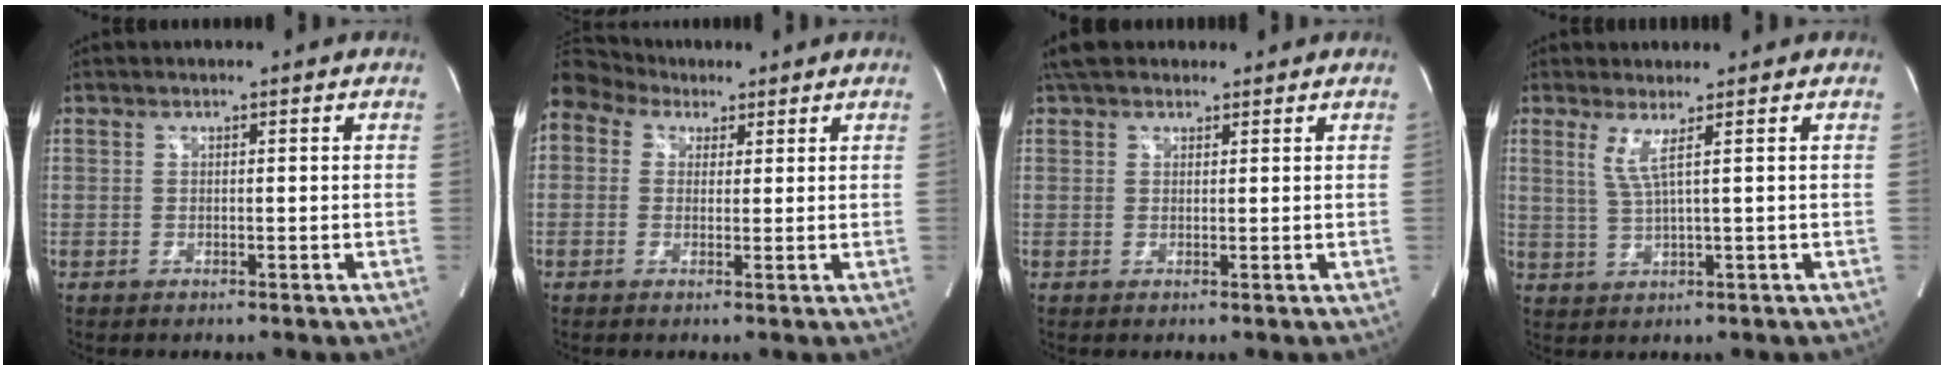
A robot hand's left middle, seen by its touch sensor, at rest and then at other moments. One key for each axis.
{"total": 14.1, "fx": 8.1, "fy": 10.1, "fz": 5.6, "tx": -0.171, "ty": 0.084, "tz": 0.154}
{"total": 5.1, "fx": 4.1, "fy": 2.4, "fz": 1.7, "tx": -0.026, "ty": 0.032, "tz": 0.071}
{"total": 3.3, "fx": 1.4, "fy": -0.9, "fz": 2.9, "tx": -0.065, "ty": -0.008, "tz": 0.034}